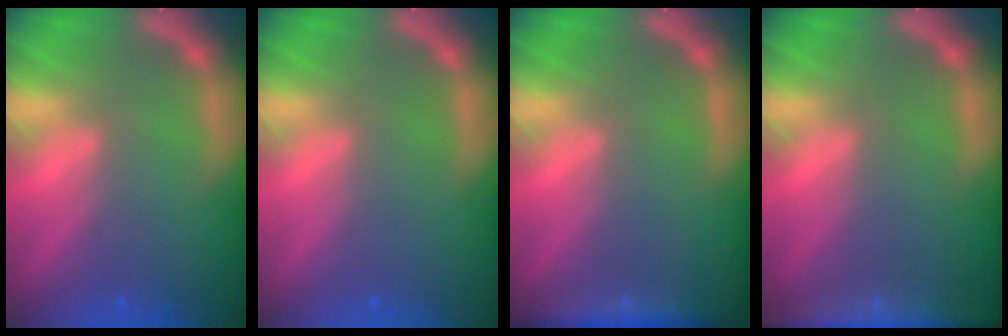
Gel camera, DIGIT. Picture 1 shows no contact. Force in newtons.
{"total": 0.0}
{"total": 3.0}
{"total": 7.0}